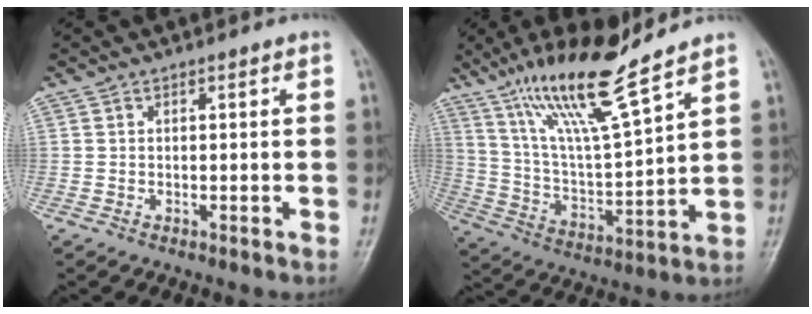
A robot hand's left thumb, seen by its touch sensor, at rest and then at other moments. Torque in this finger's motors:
{"motor_torque": [0.38, 0.33, 1.66, -1.14, 0.34]}